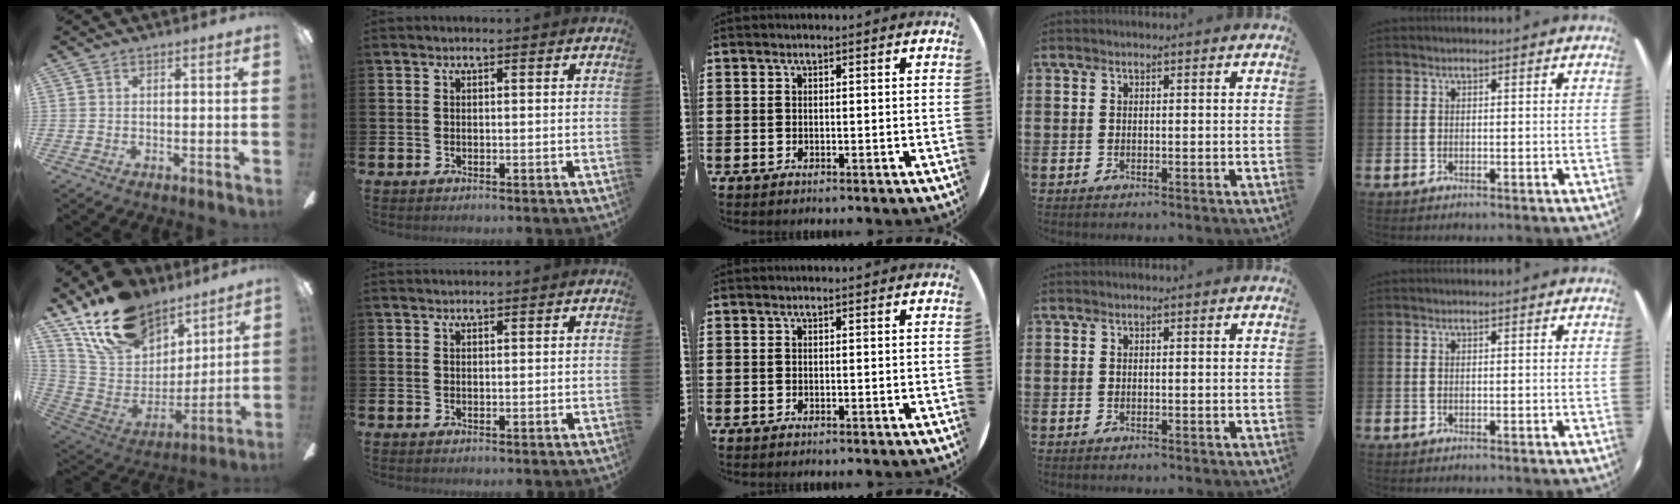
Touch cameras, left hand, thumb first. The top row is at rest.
{"thumb": {"total": 19.7, "force": [14.3, 11.0, 7.9], "torque": [-0.160, -0.085, 0.266]}, "index": {"total": 1.0, "force": [1.0, 0.1, 0.1], "torque": [0.002, -0.001, 0.018]}}